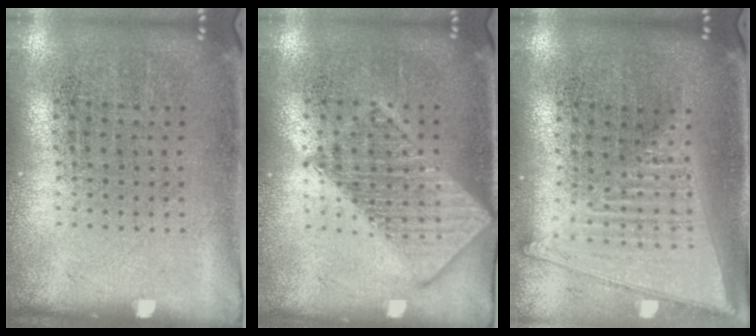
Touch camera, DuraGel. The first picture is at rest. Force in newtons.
{"total": 2.7, "press": 2.7, "slide": 0.3}
{"total": 1.9, "press": 1.7, "slide": 0.9}